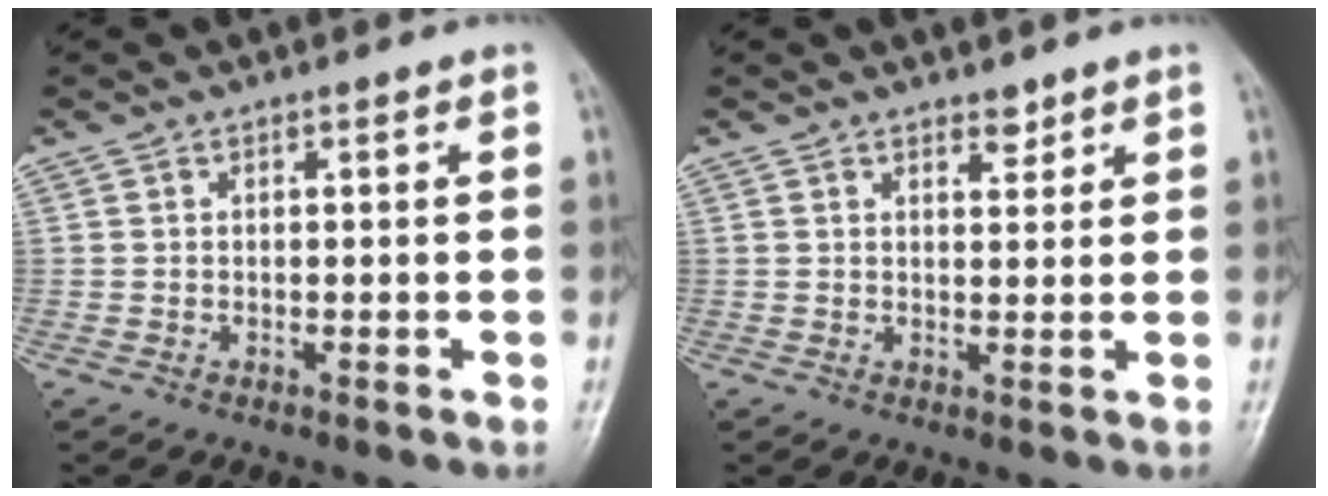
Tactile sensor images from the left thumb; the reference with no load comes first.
{"total": 2.2, "force": [1.7, 1.0, 1.0], "torque": [-0.005, -0.012, 0.027]}